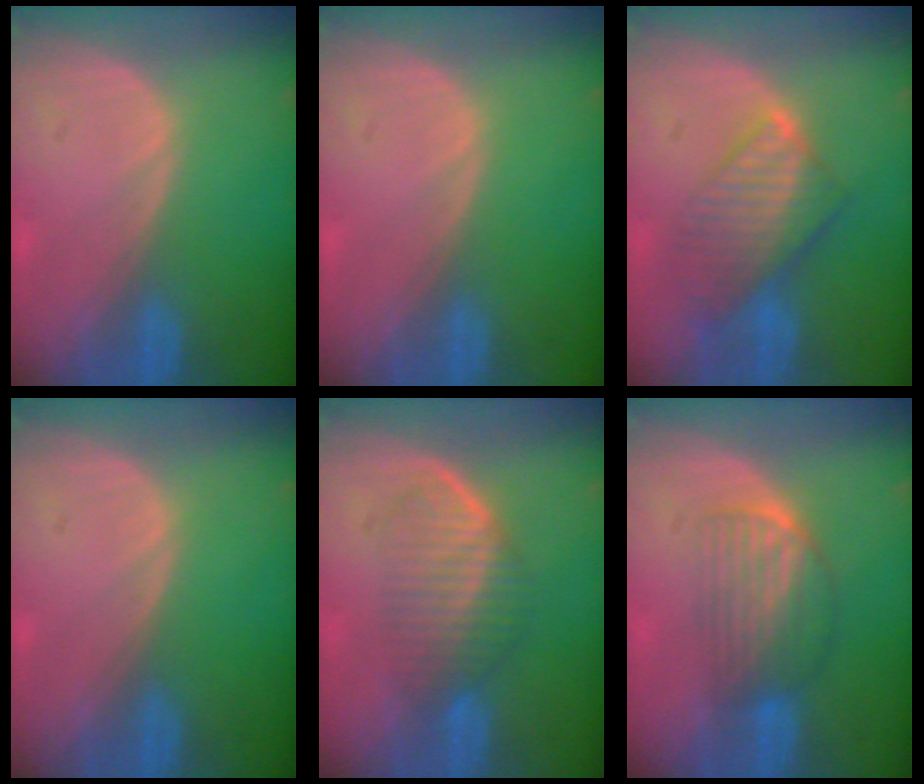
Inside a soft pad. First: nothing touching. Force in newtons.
{"total": 0.0}
{"total": 8.3, "press": 7.1, "slide": 4.1}
{"total": 0.0}
{"total": 6.0, "press": 5.7, "slide": 1.9}
{"total": 6.7, "press": 5.8, "slide": 3.5}